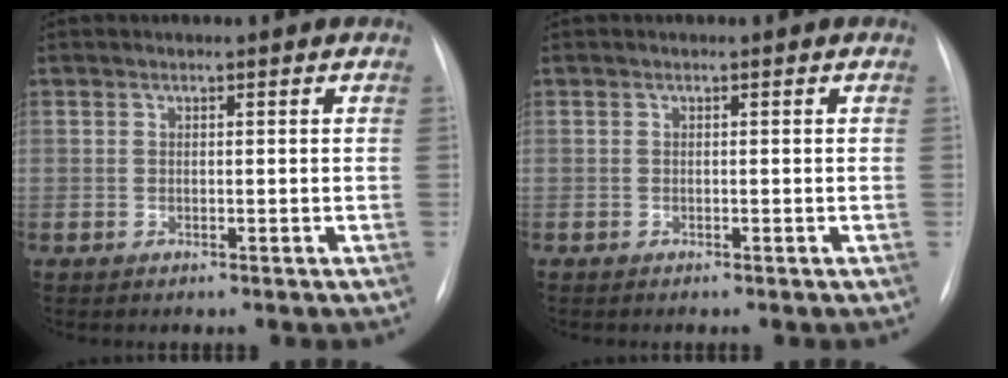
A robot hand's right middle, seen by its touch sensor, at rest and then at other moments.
{"total": 0.0}